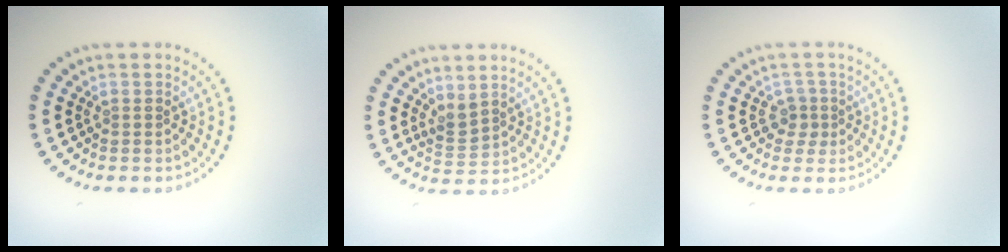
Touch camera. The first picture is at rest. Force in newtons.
{"total": 1.7, "press": 1.4, "slide": 1.0}
{"total": 1.8, "press": 1.3, "slide": 1.2}